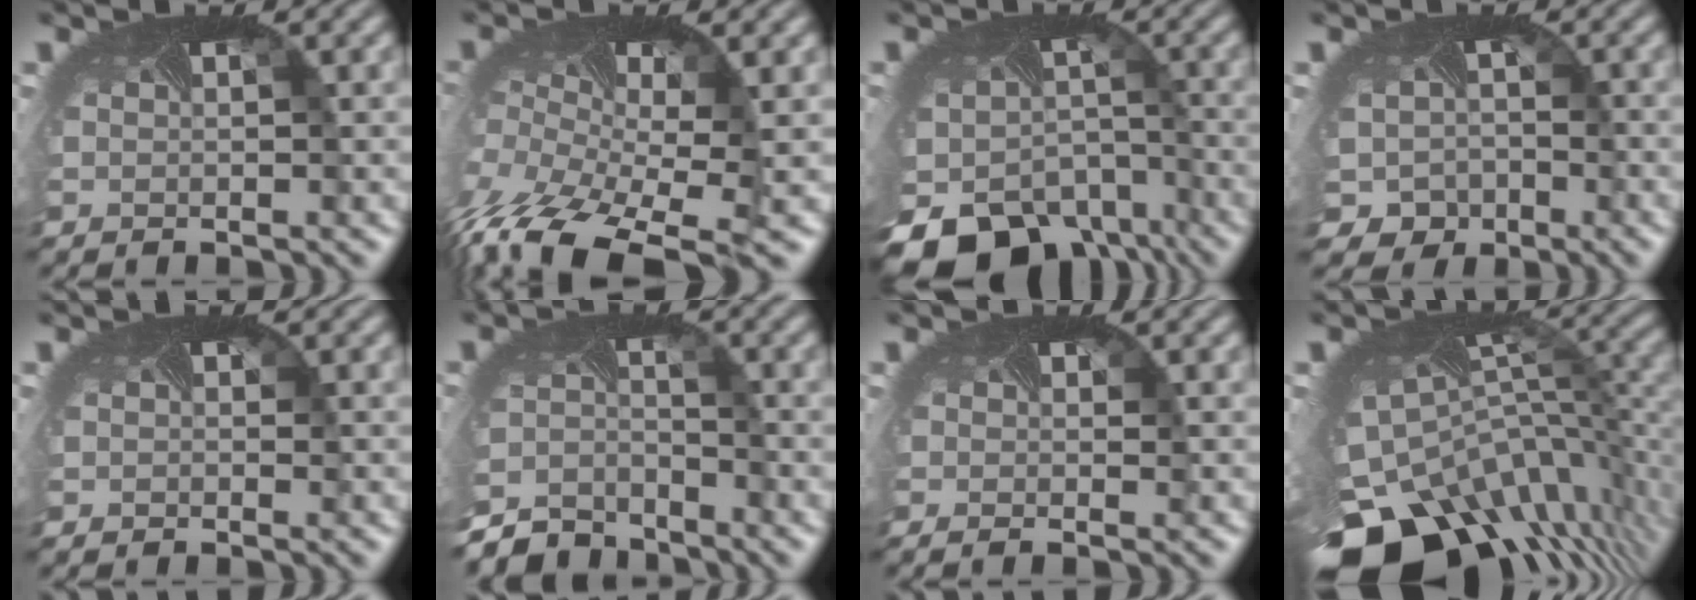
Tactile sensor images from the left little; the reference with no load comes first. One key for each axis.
{"total": 12.5, "fx": -8.1, "fy": 5.5, "fz": 7.8, "tx": -0.221, "ty": -0.057, "tz": -0.115}
{"total": 15.0, "fx": -9.9, "fy": 9.7, "fz": 5.5, "tx": -0.149, "ty": -0.065, "tz": -0.118}
{"total": 5.3, "fx": -2.0, "fy": 4.7, "fz": 1.4, "tx": -0.022, "ty": -0.019, "tz": -0.026}
{"total": 0.7, "fx": 0.0, "fy": 0.7, "fz": -0.2, "tx": -0.005, "ty": -0.004, "tz": -0.002}
{"total": 5.2, "fx": -5.1, "fy": 0.9, "fz": -0.9, "tx": -0.004, "ty": -0.023, "tz": -0.095}
{"total": 0.7, "fx": -0.3, "fy": 0.2, "fz": 0.6, "tx": -0.020, "ty": -0.008, "tz": -0.007}
{"total": 14.1, "fx": -7.7, "fy": 7.9, "fz": 8.9, "tx": -0.229, "ty": -0.053, "tz": -0.107}